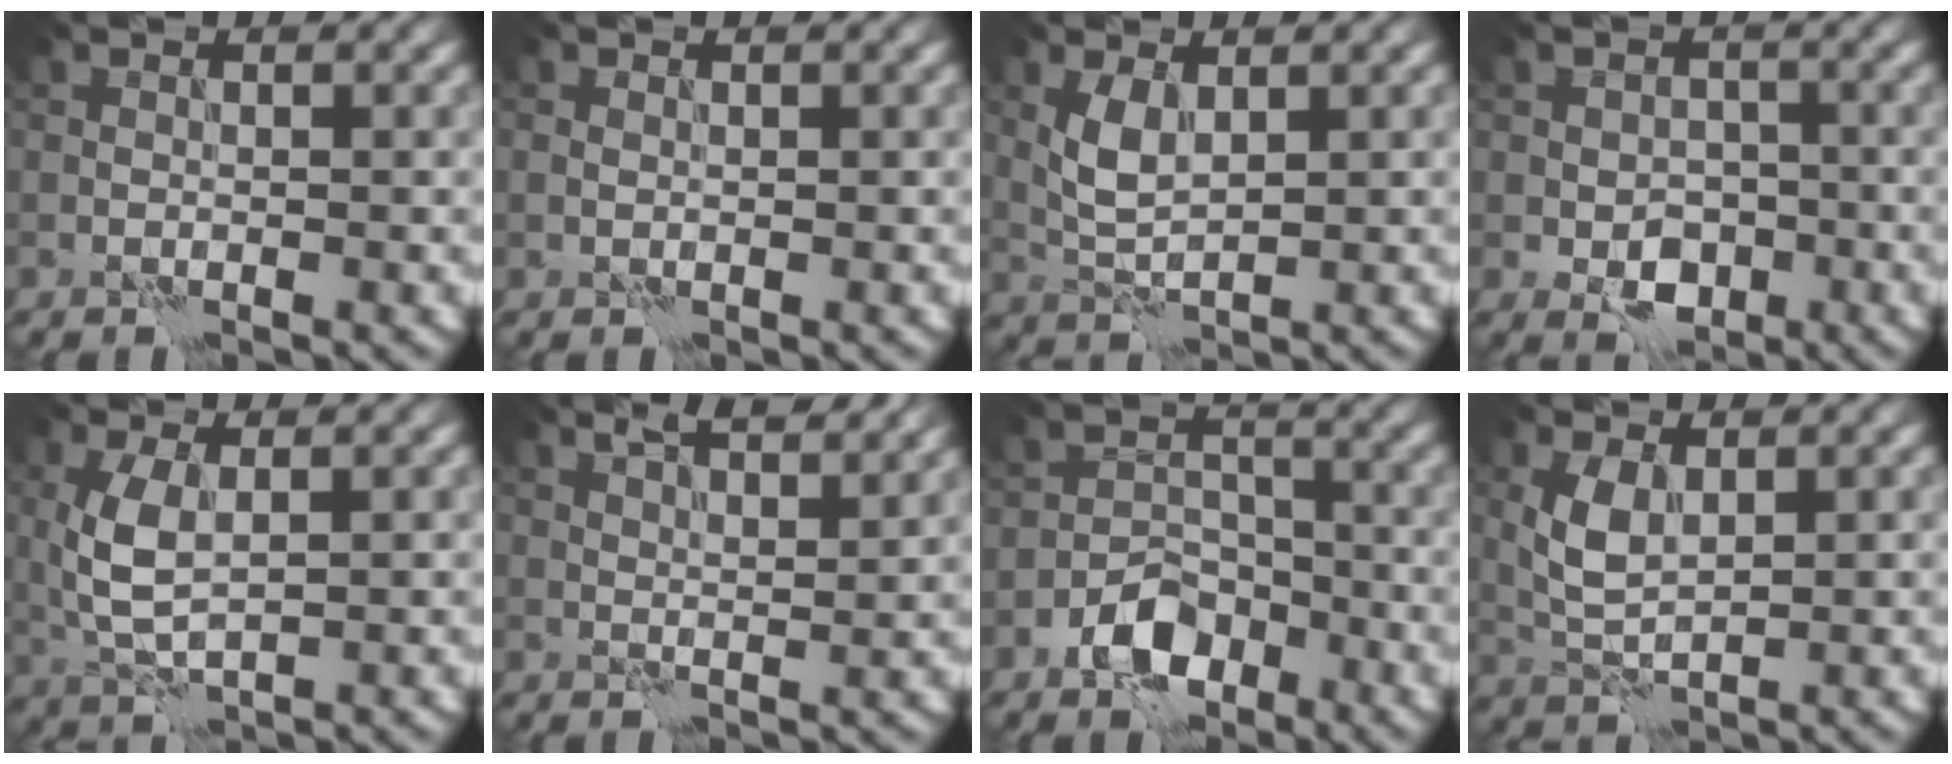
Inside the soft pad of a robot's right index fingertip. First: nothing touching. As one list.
[{"total": 0.6, "force": [0.1, 0.5, 0.3], "torque": [-0.005, 0.002, 0.001]}, {"total": 2.9, "force": [0.9, 1.4, 2.5], "torque": [-0.057, 0.002, 0.020]}, {"total": 3.6, "force": [-1.2, 2.6, 2.1], "torque": [-0.030, -0.005, -0.022]}, {"total": 4.4, "force": [0.5, 2.1, 3.8], "torque": [-0.091, 0.005, 0.013]}, {"total": 4.9, "force": [3.6, 1.3, 3.2], "torque": [-0.041, 0.018, 0.036]}, {"total": 4.7, "force": [-2.9, 2.9, 2.3], "torque": [-0.031, 0.002, -0.057]}, {"total": 3.3, "force": [0.8, 1.7, 2.7], "torque": [-0.065, 0.003, 0.019]}]